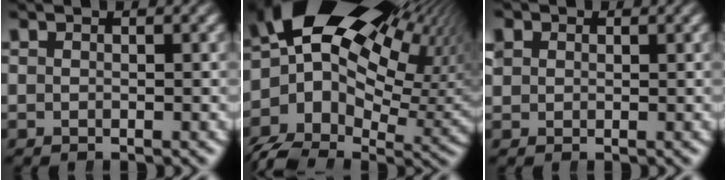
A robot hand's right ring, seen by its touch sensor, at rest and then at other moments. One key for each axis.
{"total": 23.2, "fx": 3.4, "fy": 16.2, "fz": 16.2, "tx": -0.237, "ty": 0.013, "tz": 0.025}
{"total": 2.6, "fx": 0.9, "fy": 2.2, "fz": 1.0, "tx": -0.025, "ty": 0.000, "tz": 0.020}